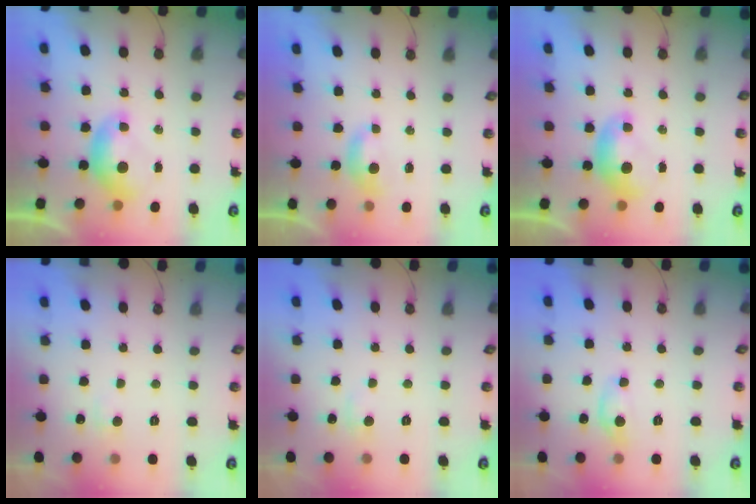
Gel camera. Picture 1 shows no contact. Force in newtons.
{"total": 3.0, "press": 2.9, "slide": 0.4}
{"total": 0.0}
{"total": 1.9, "press": 1.9, "slide": 0.5}
{"total": 1.4, "press": 1.3, "slide": 0.6}
{"total": 1.9, "press": 1.9, "slide": 0.2}